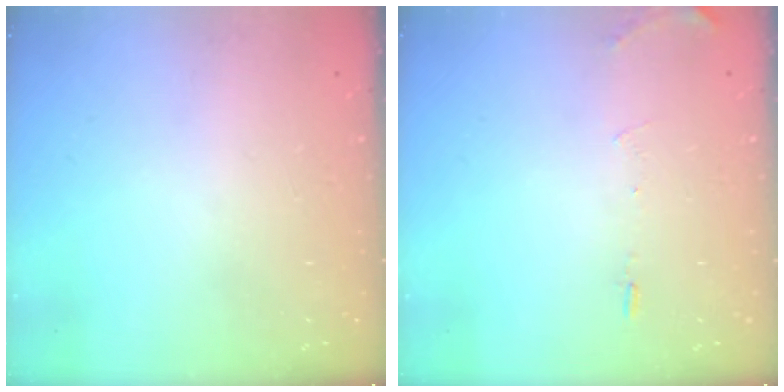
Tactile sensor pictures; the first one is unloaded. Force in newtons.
{"total": 6.1, "press": 5.9, "slide": 1.7}